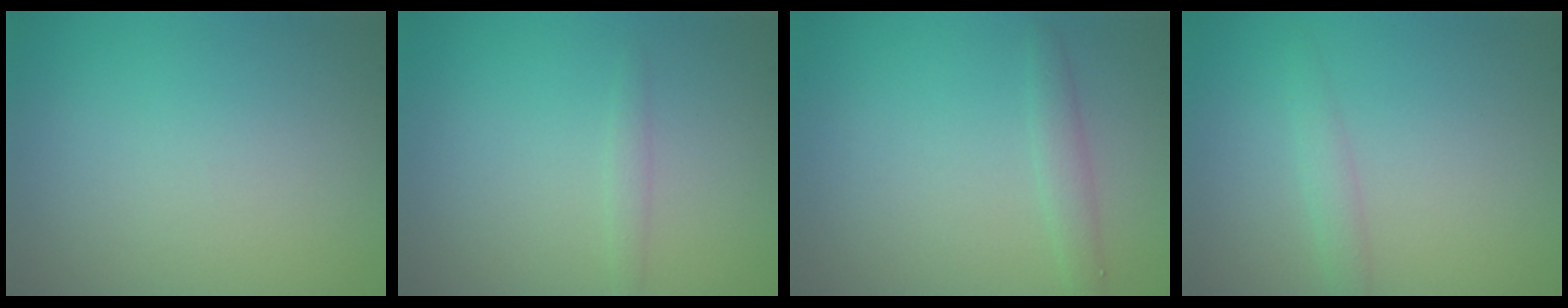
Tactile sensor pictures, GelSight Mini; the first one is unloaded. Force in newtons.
{"total": 0.9, "press": 0.9, "slide": 0.1}
{"total": 1.4, "press": 1.4, "slide": 0.1}
{"total": 1.3, "press": 1.3, "slide": 0.0}